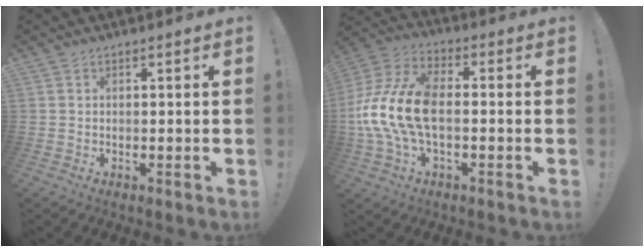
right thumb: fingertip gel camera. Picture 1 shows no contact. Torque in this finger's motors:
{"motor_torque": [2.44, 2.32, 2.11, -0.51, 0.62]}